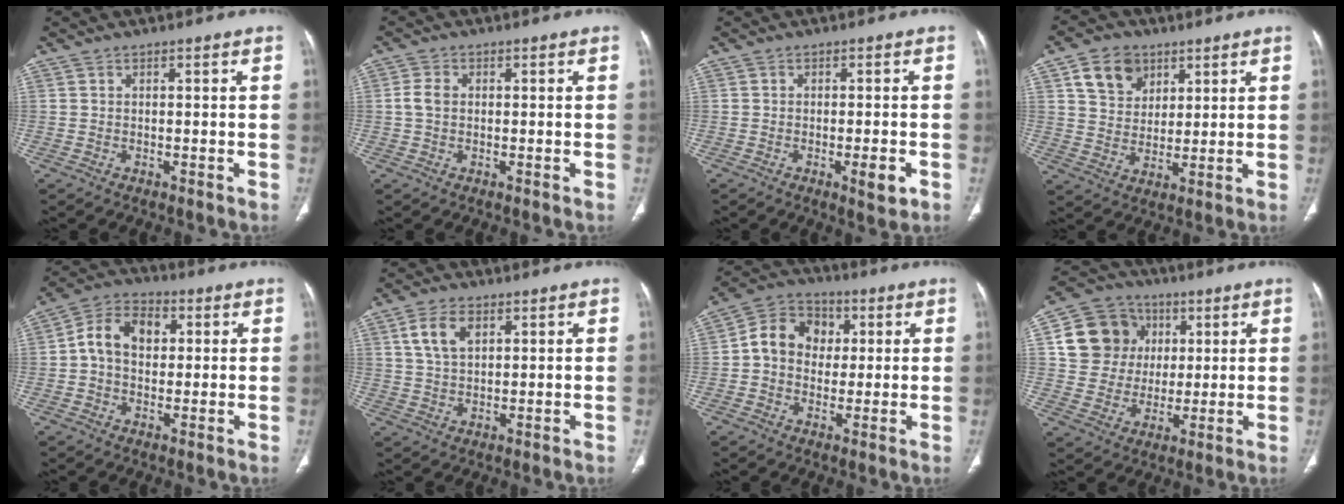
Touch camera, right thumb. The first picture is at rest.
{"total": 2.8, "force": [0.1, 2.0, 1.9], "torque": [-0.044, 0.005, -0.001]}
{"total": 3.7, "force": [-1.4, 0.9, 3.3], "torque": [-0.044, -0.002, -0.017]}
{"total": 9.2, "force": [4.5, 6.9, 4.0], "torque": [-0.045, -0.018, 0.085]}
{"total": 9.8, "force": [1.4, 7.1, 6.7], "torque": [-0.100, 0.022, 0.017]}
{"total": 6.4, "force": [2.7, 3.8, 4.5], "torque": [-0.081, -0.006, 0.054]}
{"total": 10.4, "force": [1.3, 8.7, 5.6], "torque": [-0.066, 0.019, 0.009]}
{"total": 13.8, "force": [3.5, 12.5, 4.7], "torque": [-0.058, 0.009, 0.064]}